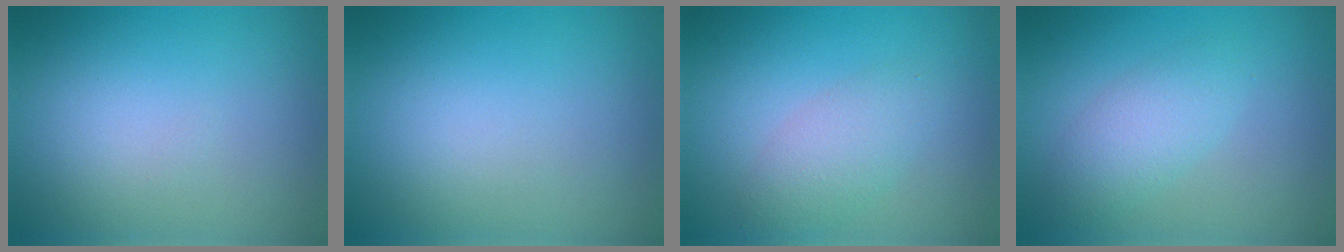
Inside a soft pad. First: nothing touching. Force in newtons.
{"total": 0.0}
{"total": 2.9, "press": 2.9, "slide": 0.2}
{"total": 2.8, "press": 2.8, "slide": 0.2}